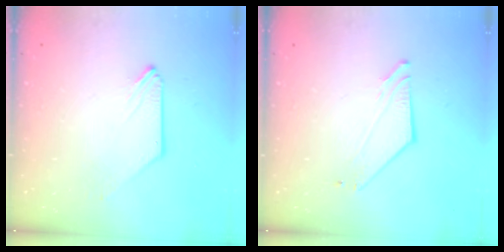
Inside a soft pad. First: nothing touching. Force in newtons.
{"total": 4.1, "press": 4.1, "slide": 0.3}